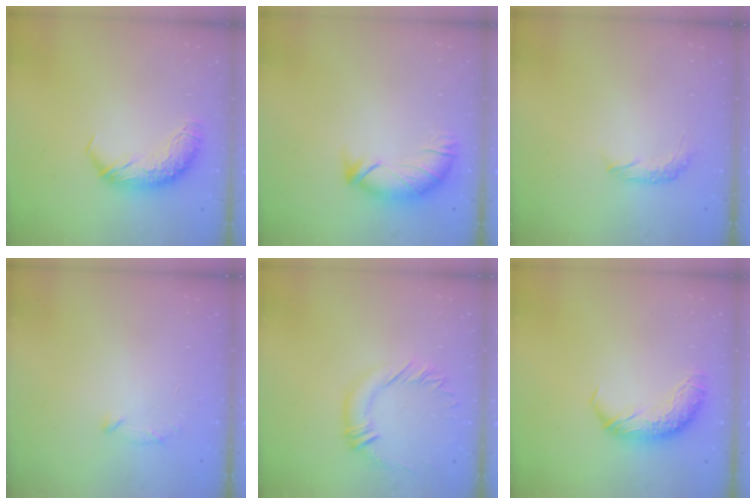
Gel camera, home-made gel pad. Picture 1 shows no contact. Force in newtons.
{"total": 3.1, "press": 3.0, "slide": 0.8}
{"total": 5.4, "press": 5.3, "slide": 1.1}
{"total": 7.3, "press": 7.3, "slide": 0.6}
{"total": 0.9, "press": 0.8, "slide": 0.4}
{"total": 0.0}